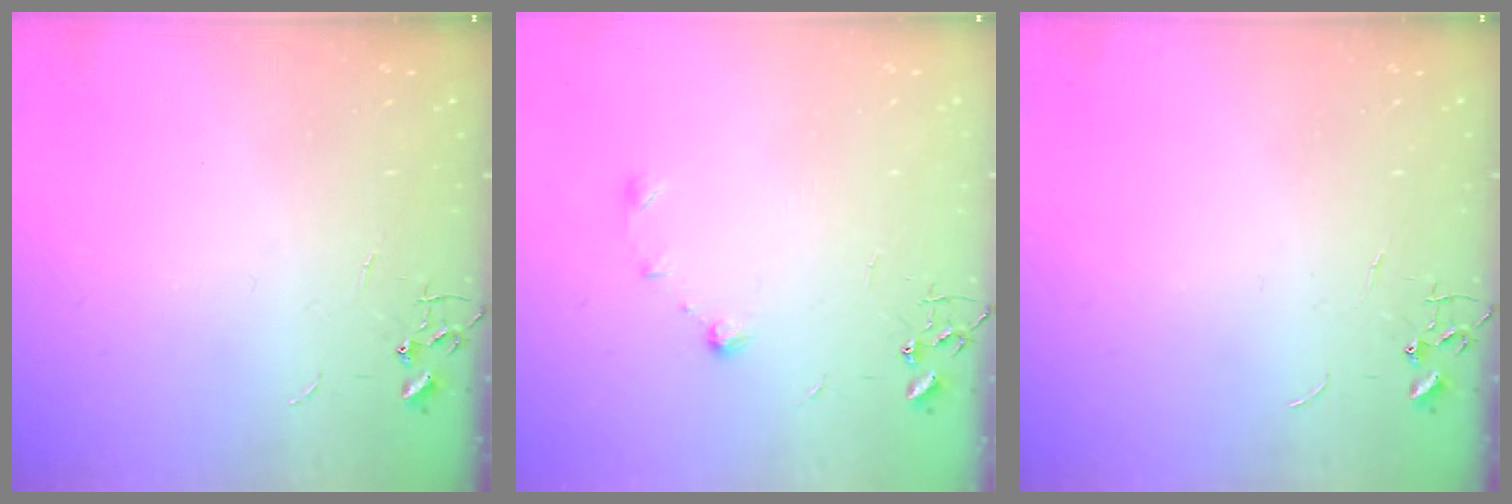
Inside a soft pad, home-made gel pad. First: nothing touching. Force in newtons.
{"total": 7.2, "press": 7.1, "slide": 1.0}
{"total": 0.0}